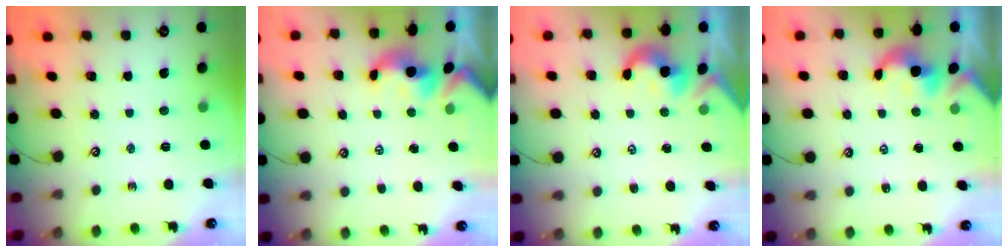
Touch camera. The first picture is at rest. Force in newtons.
{"total": 1.7, "press": 1.5, "slide": 0.7}
{"total": 2.1, "press": 2.1, "slide": 0.4}
{"total": 1.9, "press": 1.9, "slide": 0.2}